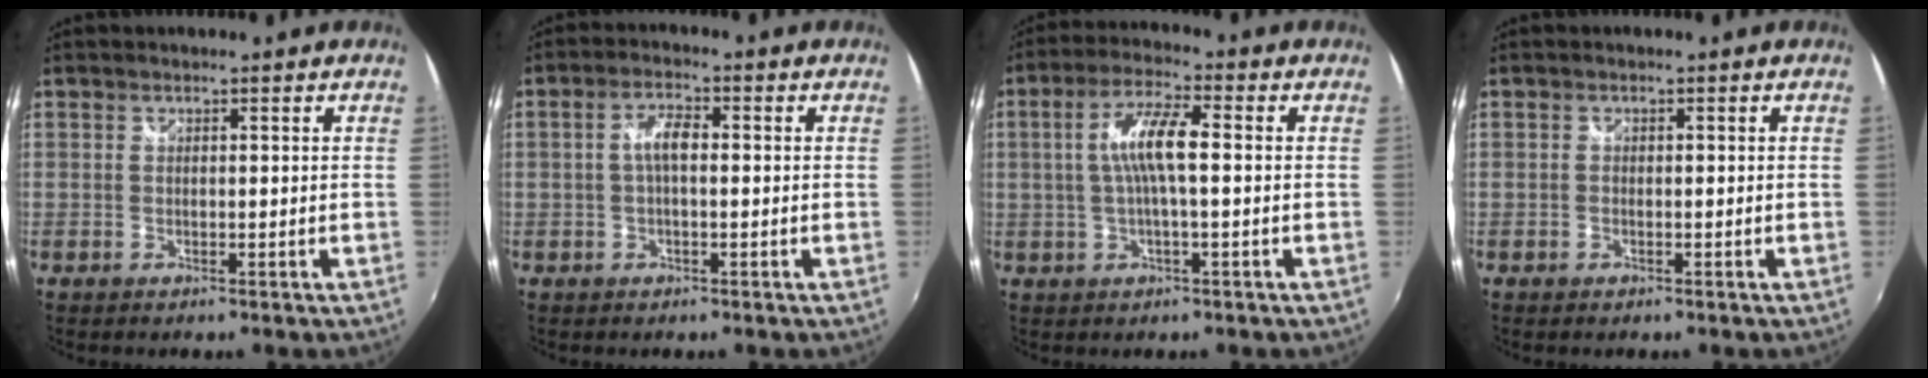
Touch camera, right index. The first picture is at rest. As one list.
[{"total": 3.8, "force": [-0.1, 1.4, 3.5], "torque": [-0.069, 0.010, -0.003]}, {"total": 7.8, "force": [0.2, 1.4, 7.6], "torque": [-0.150, 0.010, 0.005]}, {"total": 0.8, "force": [-0.5, 0.5, 0.2], "torque": [-0.003, -0.001, -0.009]}]